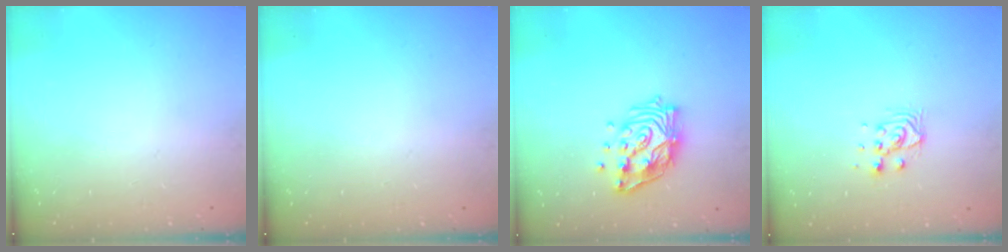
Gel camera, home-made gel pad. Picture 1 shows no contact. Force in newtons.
{"total": 0.0}
{"total": 14.5, "press": 14.4, "slide": 1.6}
{"total": 6.4, "press": 6.4, "slide": 0.4}